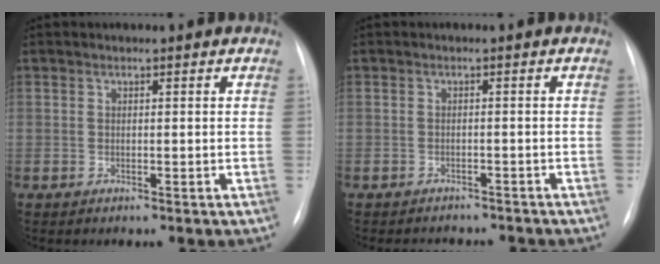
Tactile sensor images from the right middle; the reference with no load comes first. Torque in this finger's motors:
{"motor_torque": [0.02, -0.09, 0.00, 0.01]}